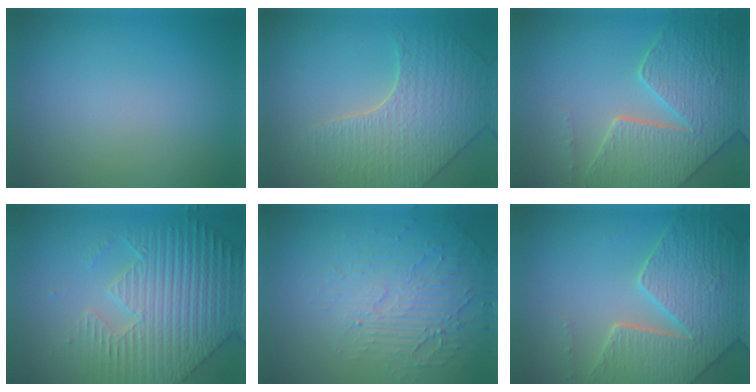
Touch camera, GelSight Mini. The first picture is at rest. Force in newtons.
{"total": 4.5, "press": 4.3, "slide": 1.1}
{"total": 8.3, "press": 6.1, "slide": 5.7}
{"total": 6.5, "press": 5.6, "slide": 3.2}
{"total": 5.7, "press": 3.3, "slide": 4.6}
{"total": 7.9, "press": 5.8, "slide": 5.5}